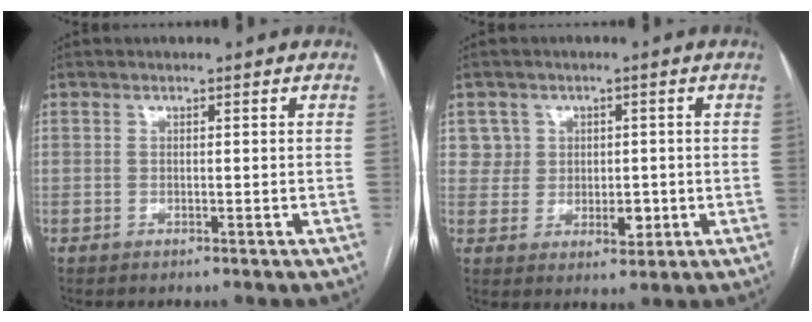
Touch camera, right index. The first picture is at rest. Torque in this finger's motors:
{"motor_torque": [-0.22, 0.24, 0.01, 0.01]}